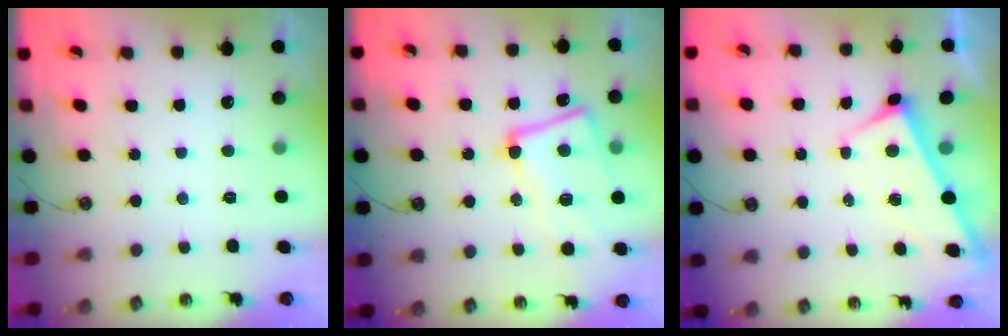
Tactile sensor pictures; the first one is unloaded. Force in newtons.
{"total": 7.9, "press": 7.7, "slide": 2.0}
{"total": 1.7, "press": 1.7, "slide": 0.1}